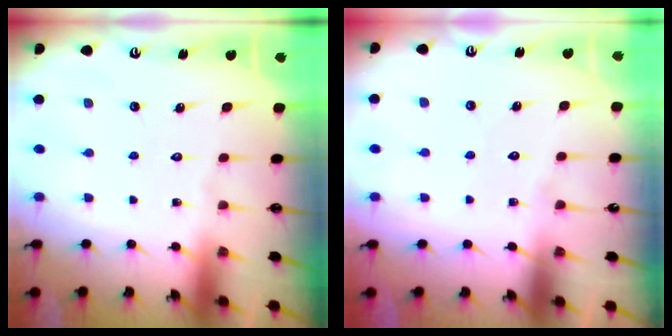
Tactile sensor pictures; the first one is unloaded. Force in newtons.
{"total": 5.4, "press": 5.3, "slide": 0.6}